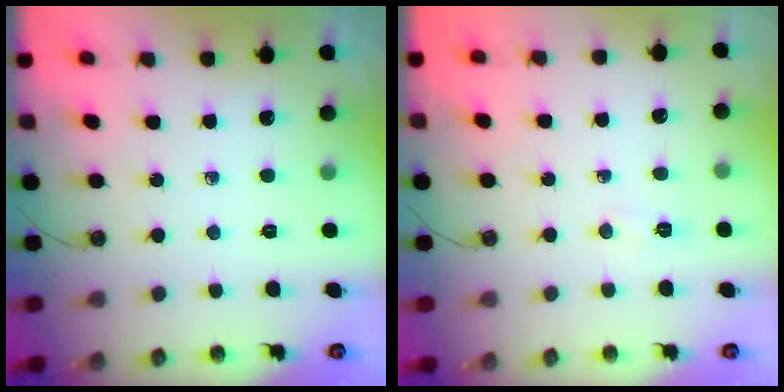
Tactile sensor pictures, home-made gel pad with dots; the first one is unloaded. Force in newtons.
{"total": 3.8, "press": 3.7, "slide": 0.6}